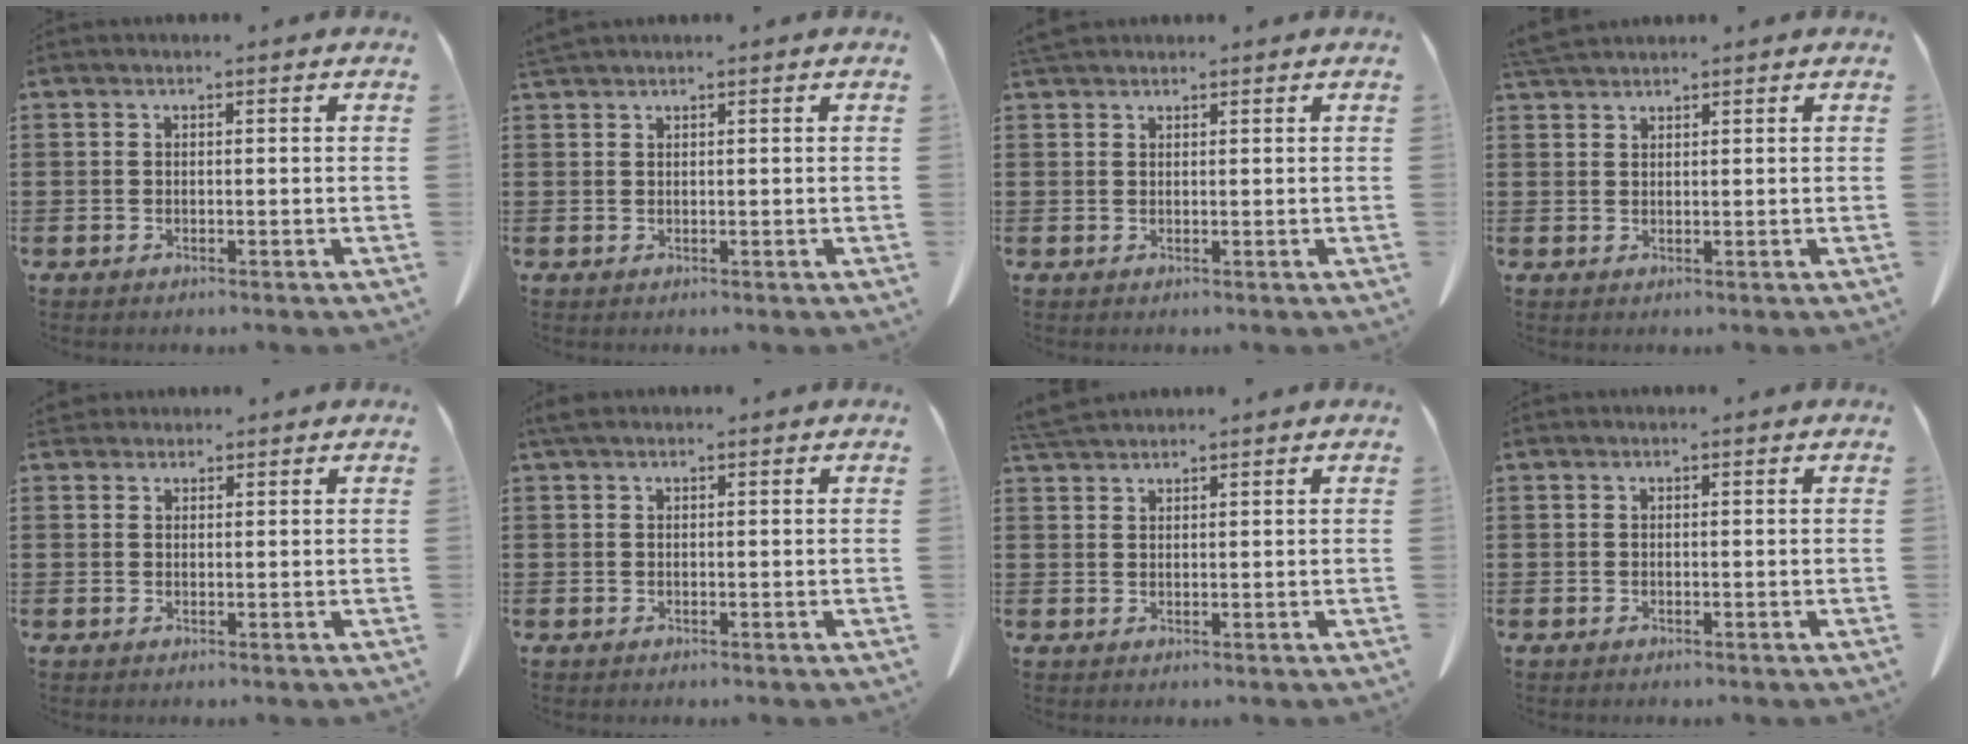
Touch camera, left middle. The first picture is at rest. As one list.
[{"total": 1.1, "force": [1.0, -0.1, 0.3], "torque": [-0.009, -0.003, 0.021]}, {"total": 1.9, "force": [1.7, 0.6, 0.7], "torque": [-0.019, 0.002, 0.034]}, {"total": 2.5, "force": [2.4, 0.2, 0.8], "torque": [-0.023, -0.001, 0.048]}, {"total": 1.7, "force": [1.6, 0.7, 0.2], "torque": [-0.010, 0.002, 0.032]}, {"total": 0.9, "force": [0.5, 0.4, 0.6], "torque": [-0.015, 0.002, 0.009]}, {"total": 2.8, "force": [2.7, 0.2, 0.8], "torque": [-0.025, -0.003, 0.054]}, {"total": 0.0}]